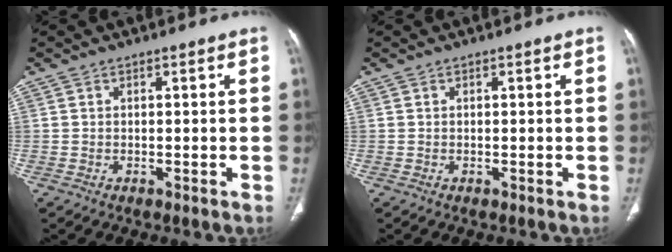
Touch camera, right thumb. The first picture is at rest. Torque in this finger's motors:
{"motor_torque": [0.02, 0.01, -0.29, -0.19, 0.03]}